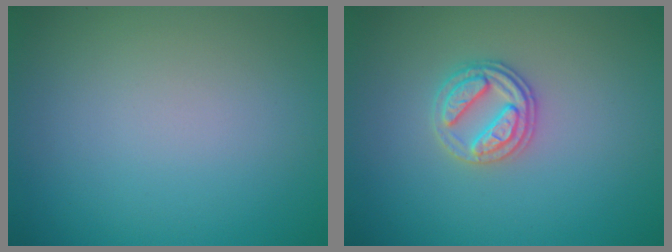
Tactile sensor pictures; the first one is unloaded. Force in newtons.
{"total": 2.6, "press": 2.6, "slide": 0.6}